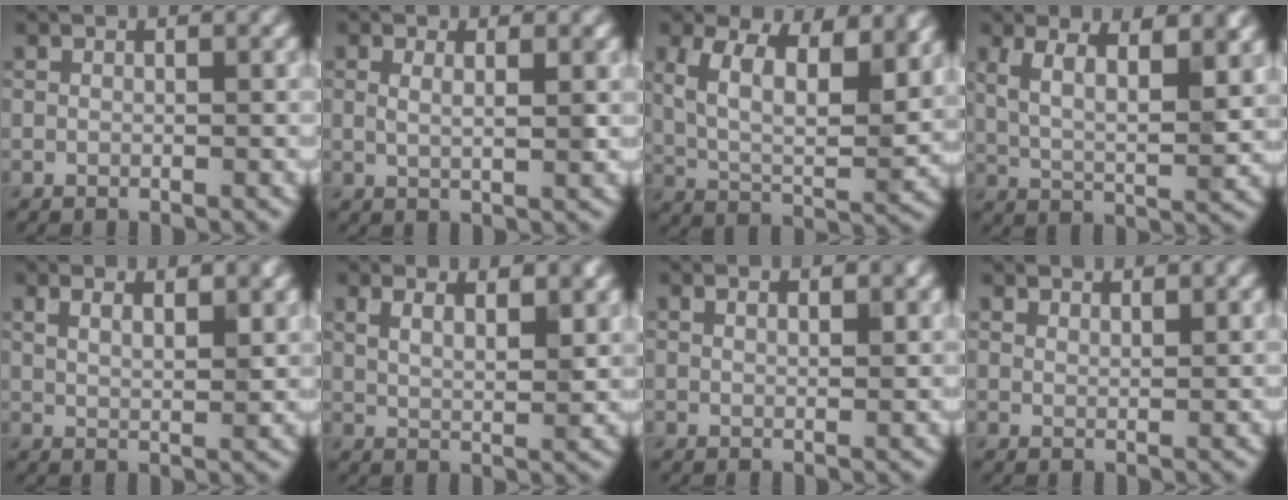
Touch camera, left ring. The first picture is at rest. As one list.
[{"total": 2.1, "force": [0.8, 0.8, 1.8], "torque": [-0.017, 0.002, 0.009]}, {"total": 10.0, "force": [4.6, 4.8, 7.4], "torque": [-0.126, 0.003, 0.069]}, {"total": 7.6, "force": [3.5, 2.8, 6.1], "torque": [-0.108, 0.005, 0.055]}, {"total": 4.3, "force": [2.8, 1.6, 2.8], "torque": [-0.026, 0.008, 0.030]}, {"total": 5.1, "force": [3.3, 1.9, 3.5], "torque": [-0.036, 0.012, 0.039]}, {"total": 1.6, "force": [1.1, 0.4, 1.0], "torque": [-0.013, -0.001, 0.018]}, {"total": 2.6, "force": [2.5, 0.5, 0.8], "torque": [-0.004, 0.000, 0.033]}]